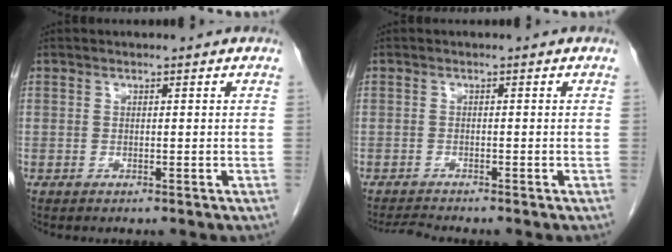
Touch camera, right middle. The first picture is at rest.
{"total": 1.9, "force": [-1.7, -0.7, 0.1], "torque": [-0.013, -0.015, -0.033]}